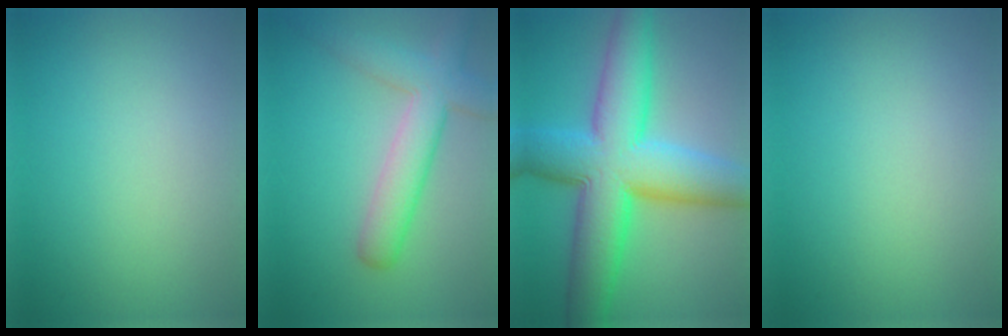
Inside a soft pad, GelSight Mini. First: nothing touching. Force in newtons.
{"total": 5.6, "press": 5.6, "slide": 0.2}
{"total": 12.1, "press": 12.1, "slide": 0.3}
{"total": 0.0}